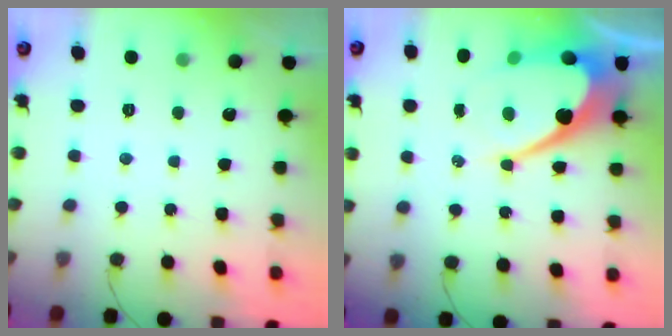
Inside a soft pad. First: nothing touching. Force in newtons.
{"total": 14.9, "press": 14.8, "slide": 1.1}